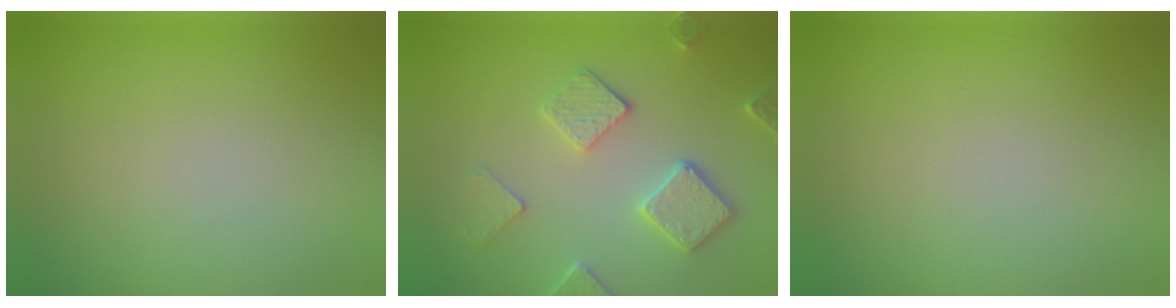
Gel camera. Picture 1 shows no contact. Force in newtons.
{"total": 3.9, "press": 3.7, "slide": 1.3}
{"total": 0.0}